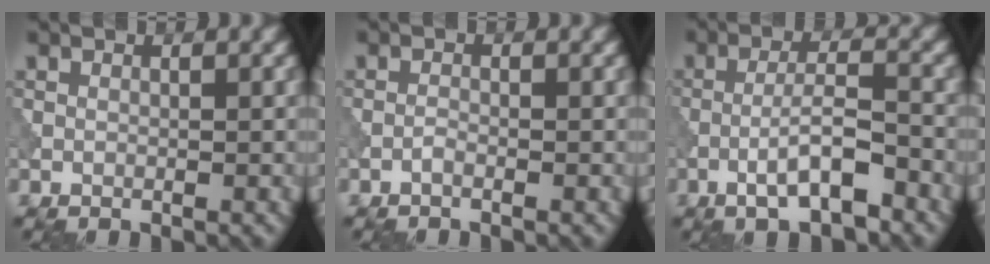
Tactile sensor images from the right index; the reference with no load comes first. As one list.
[{"total": 0.7, "force": [-0.5, 0.1, 0.4], "torque": [-0.008, 0.001, -0.012]}, {"total": 4.9, "force": [-2.4, 1.1, 4.1], "torque": [-0.071, 0.009, -0.046]}]